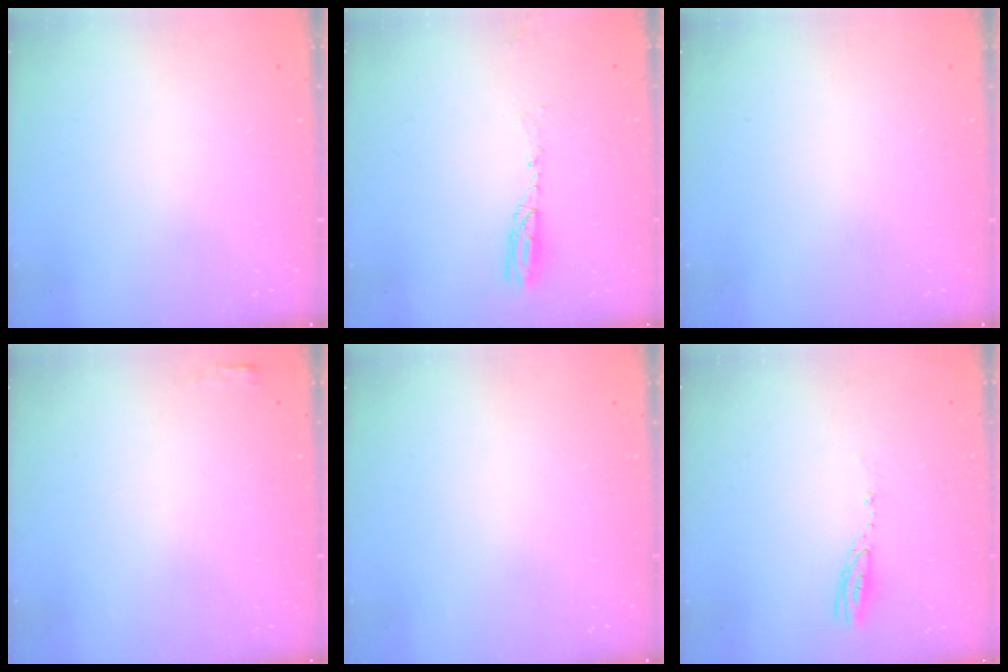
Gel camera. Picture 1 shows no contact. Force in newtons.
{"total": 5.9, "press": 5.8, "slide": 0.9}
{"total": 0.0}
{"total": 2.7, "press": 2.6, "slide": 0.8}
{"total": 0.0}
{"total": 3.5, "press": 3.4, "slide": 0.4}